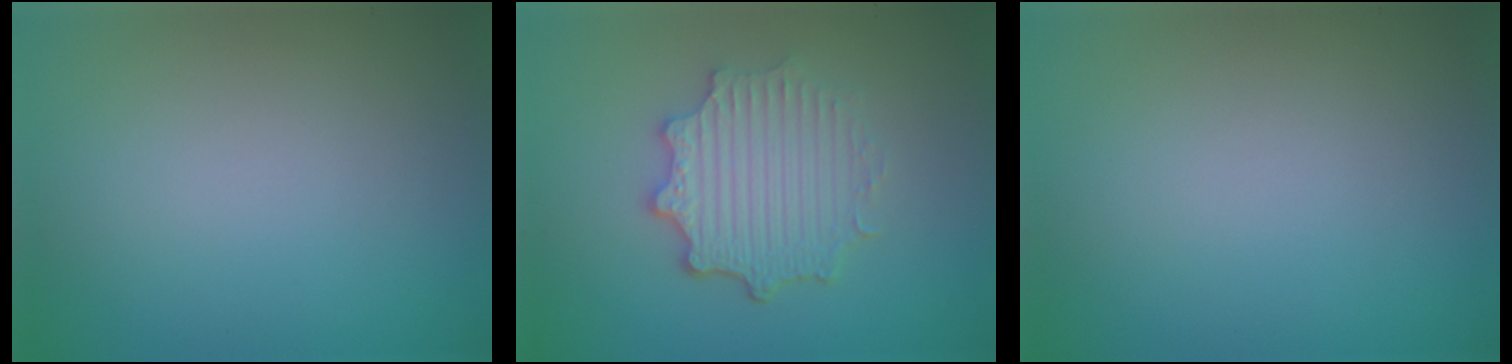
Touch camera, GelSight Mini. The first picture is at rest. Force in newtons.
{"total": 5.0, "press": 3.8, "slide": 3.2}
{"total": 0.0}